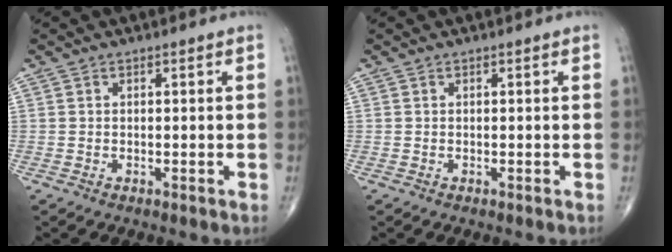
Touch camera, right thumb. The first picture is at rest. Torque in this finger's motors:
{"motor_torque": [-0.09, -0.08, 0.00, 0.00, 0.01]}